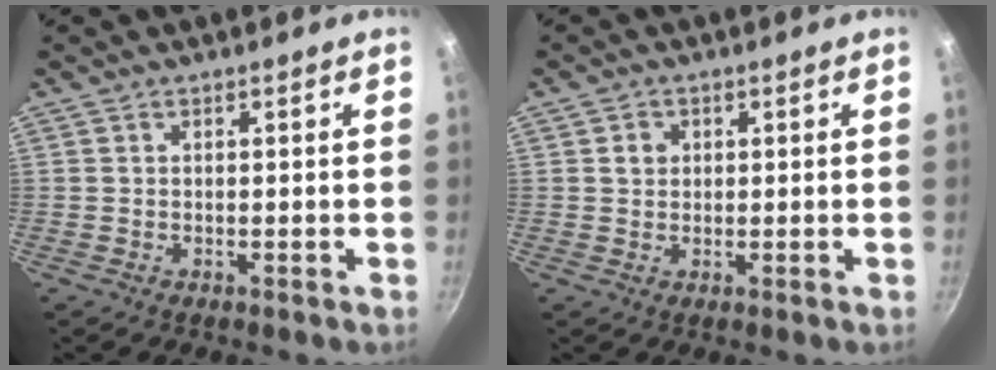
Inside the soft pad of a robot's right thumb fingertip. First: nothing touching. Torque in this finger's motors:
{"motor_torque": [0.21, 0.50, 0.45, 0.19, -0.05]}